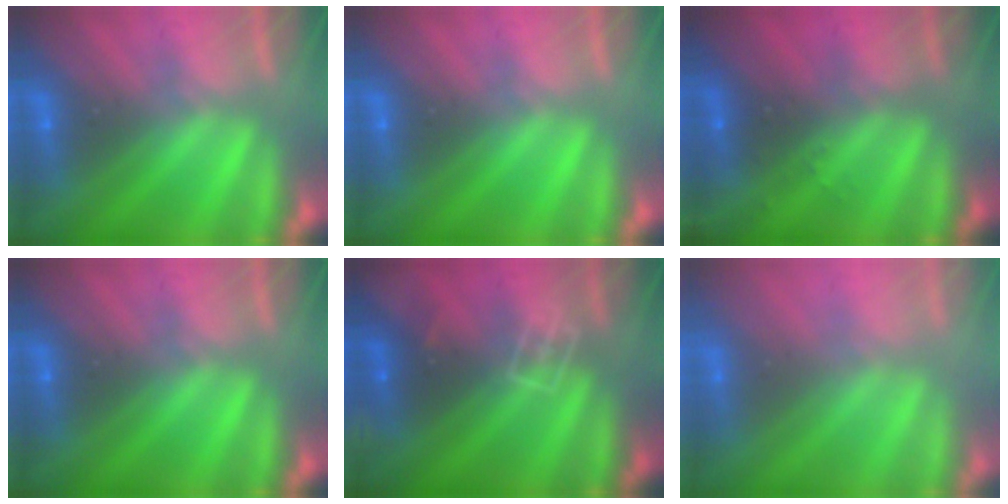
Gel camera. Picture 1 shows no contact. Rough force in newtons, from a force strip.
{"total": 0.0}
{"total": 2.9}
{"total": 0.0}
{"total": 2.9}
{"total": 2.4}